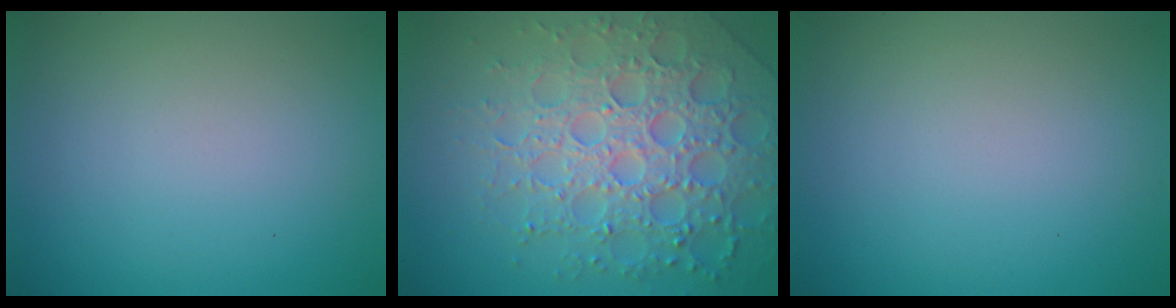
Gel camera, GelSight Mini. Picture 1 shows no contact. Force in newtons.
{"total": 7.3, "press": 7.1, "slide": 1.6}
{"total": 0.0}